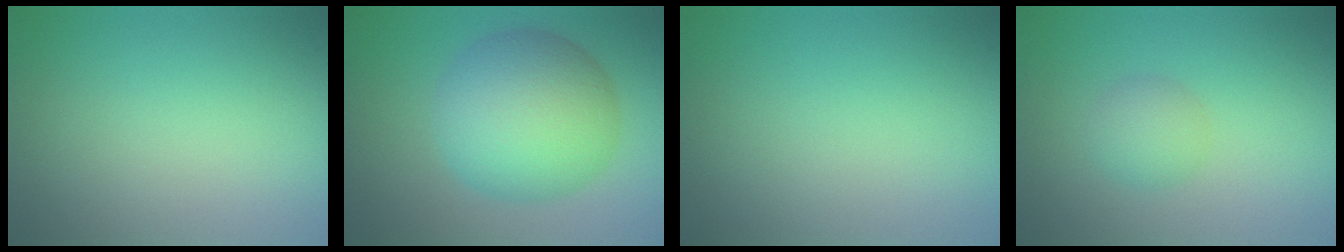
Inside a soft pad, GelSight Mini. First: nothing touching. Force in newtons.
{"total": 9.4, "press": 9.4, "slide": 0.1}
{"total": 0.0}
{"total": 2.0, "press": 2.0, "slide": 0.2}